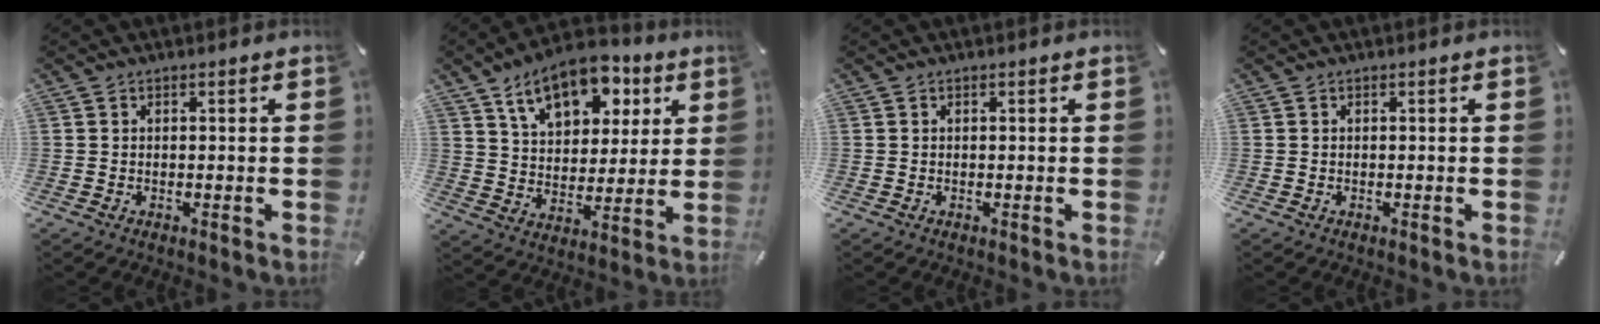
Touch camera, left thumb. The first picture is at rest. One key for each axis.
{"total": 14.8, "fx": 8.9, "fy": 8.9, "fz": 7.7, "tx": -0.118, "ty": -0.040, "tz": 0.158}
{"total": 0.0}
{"total": 0.0}